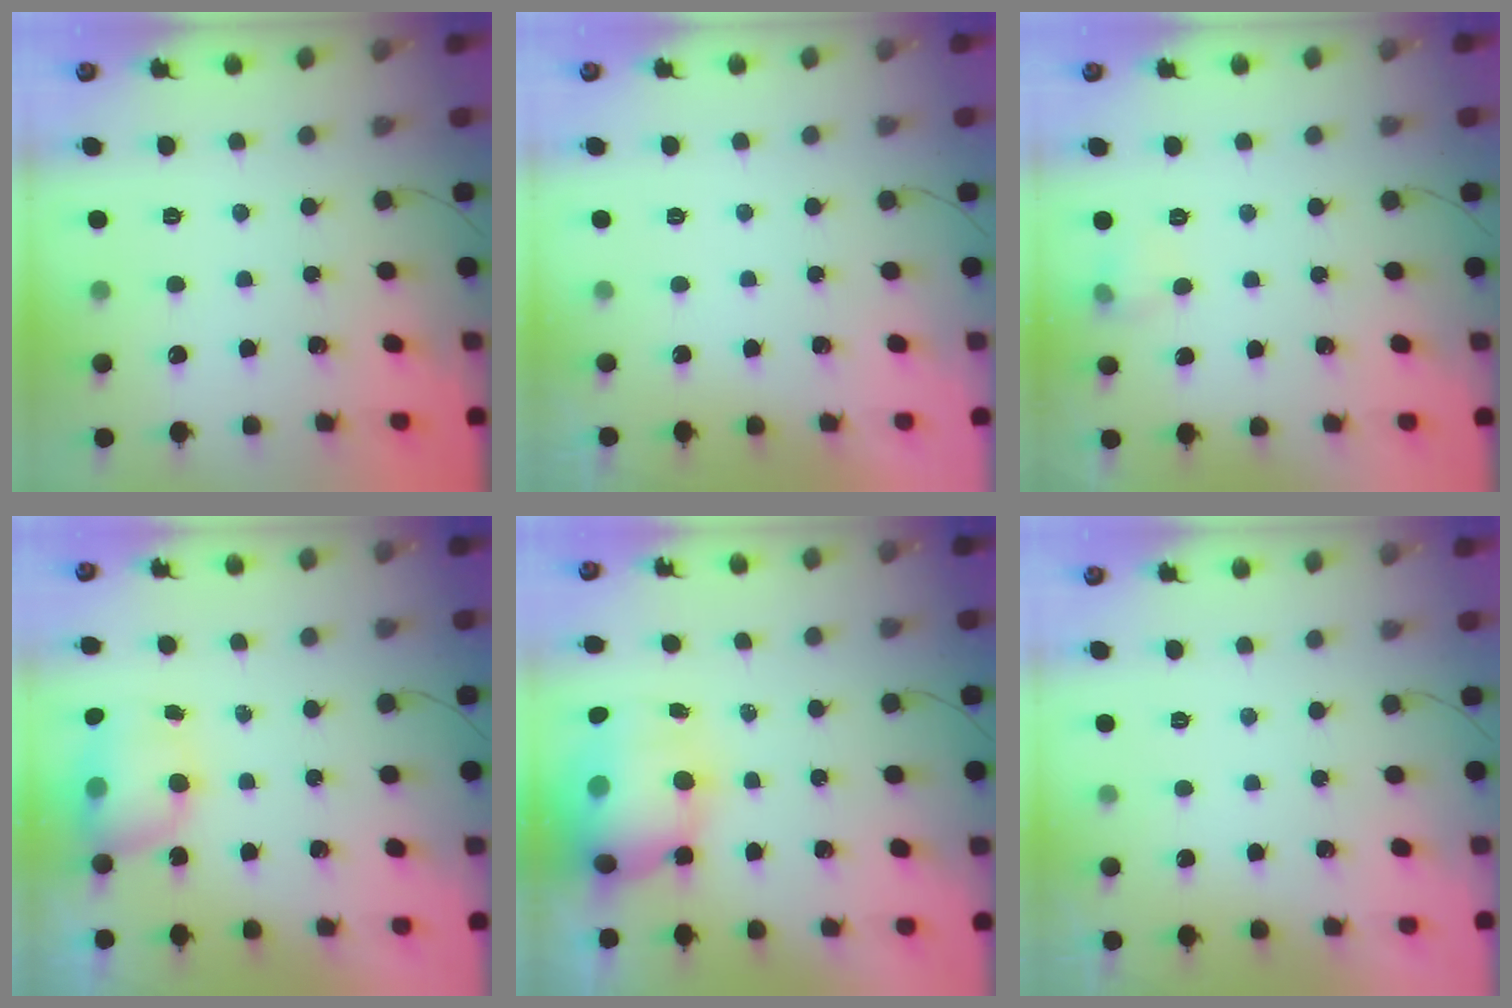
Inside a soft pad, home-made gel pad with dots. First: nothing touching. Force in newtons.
{"total": 0.0}
{"total": 4.8, "press": 4.7, "slide": 1.2}
{"total": 8.0, "press": 8.0, "slide": 0.5}
{"total": 16.3, "press": 14.2, "slide": 8.1}
{"total": 0.0}